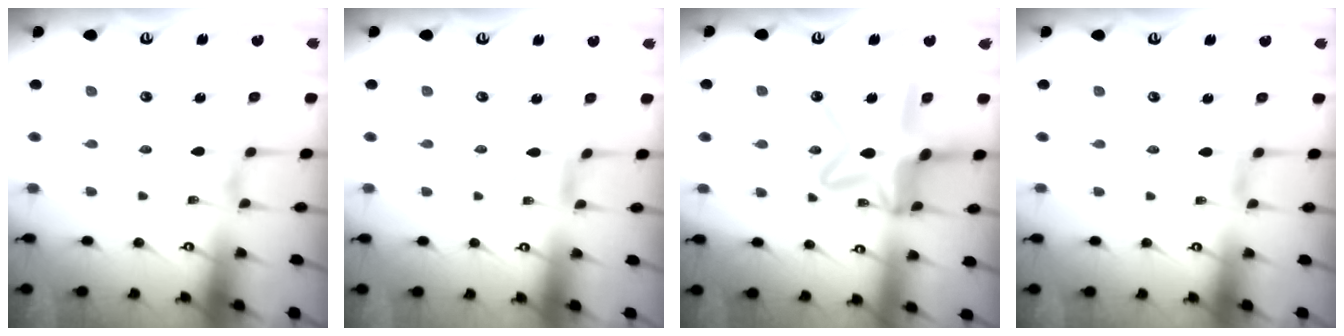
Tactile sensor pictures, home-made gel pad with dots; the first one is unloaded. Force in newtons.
{"total": 0.0}
{"total": 16.9, "press": 16.8, "slide": 1.4}
{"total": 0.0}